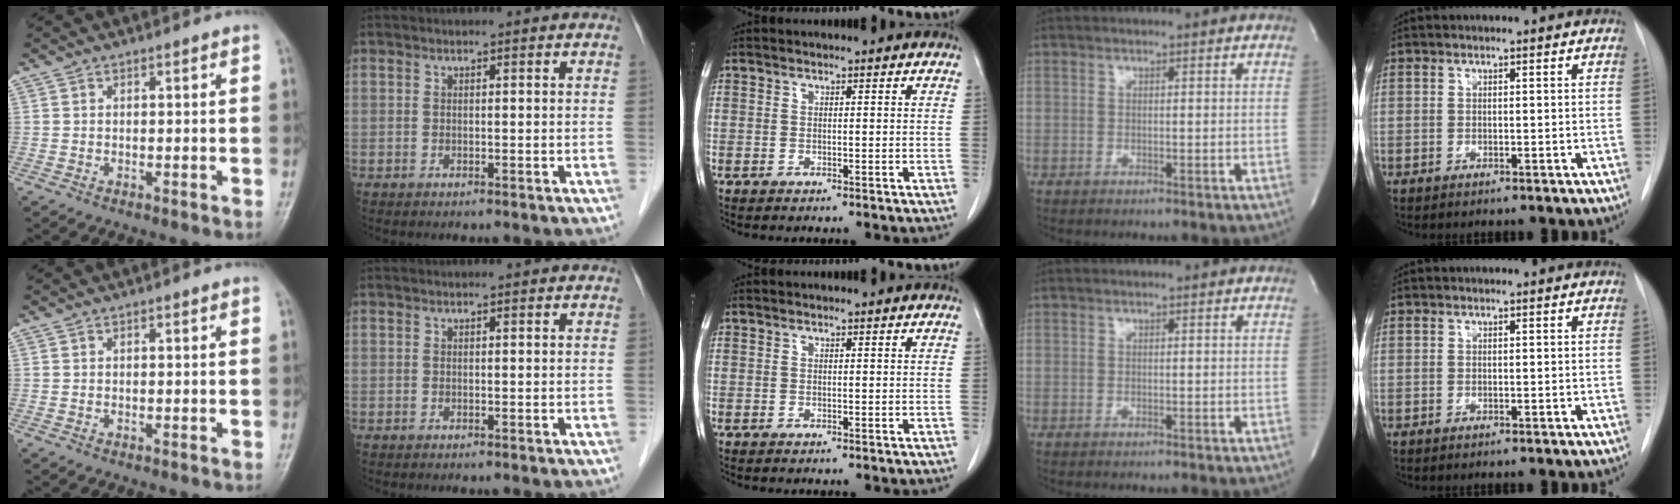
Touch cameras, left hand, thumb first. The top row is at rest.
{}